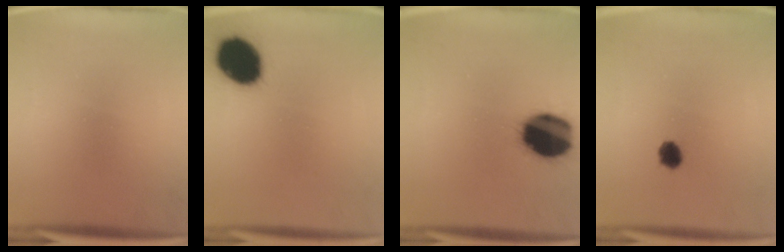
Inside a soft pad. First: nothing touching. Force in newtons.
{"total": 14.3}
{"total": 19.8}
{"total": 2.9}